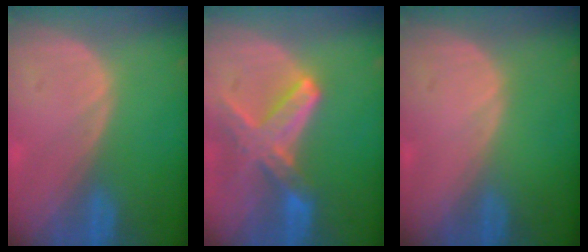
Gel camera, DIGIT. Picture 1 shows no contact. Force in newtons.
{"total": 8.2, "press": 7.2, "slide": 3.9}
{"total": 0.0}